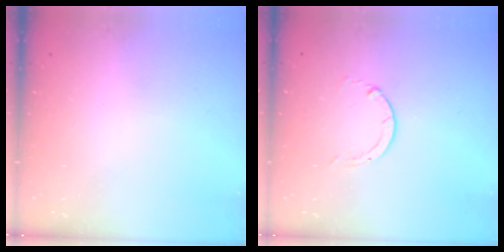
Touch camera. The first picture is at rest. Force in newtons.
{"total": 0.6, "press": 0.5, "slide": 0.1}